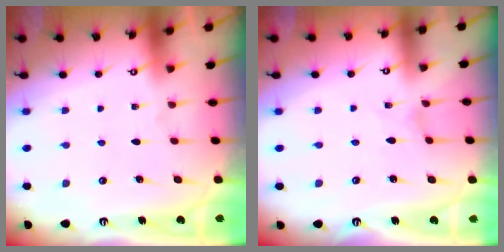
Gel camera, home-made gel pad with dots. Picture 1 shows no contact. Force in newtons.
{"total": 0.0}